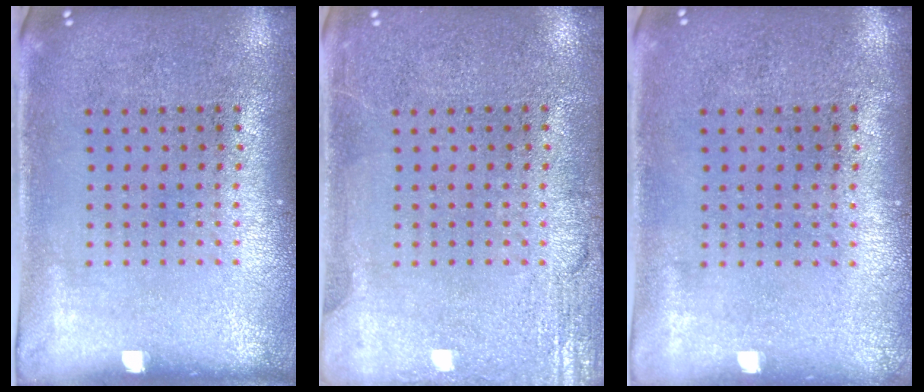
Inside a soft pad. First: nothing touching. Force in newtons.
{"total": 2.7, "press": 2.7, "slide": 0.3}
{"total": 0.0}